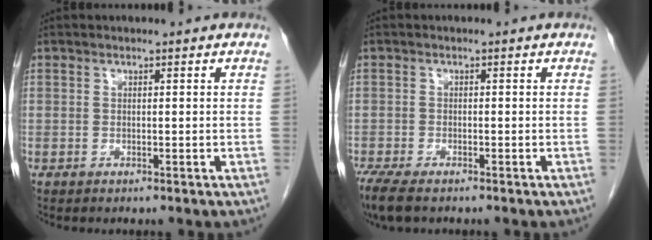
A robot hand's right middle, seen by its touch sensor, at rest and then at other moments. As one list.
[{"total": 5.7, "force": [-4.3, 1.7, 3.3], "torque": [-0.067, -0.016, -0.073]}]